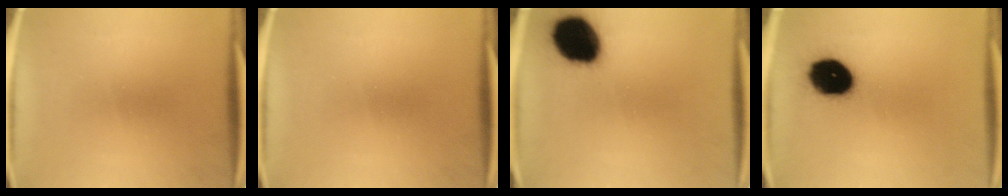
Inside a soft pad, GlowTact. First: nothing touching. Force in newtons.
{"total": 0.0}
{"total": 17.9}
{"total": 14.3}